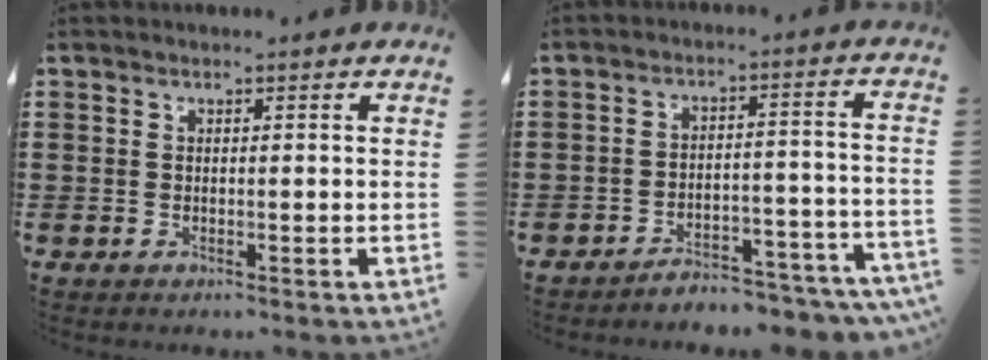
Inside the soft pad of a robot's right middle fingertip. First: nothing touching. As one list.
[{"total": 4.6, "force": [-4.6, 0.1, 0.6], "torque": [-0.013, 0.004, -0.094]}]